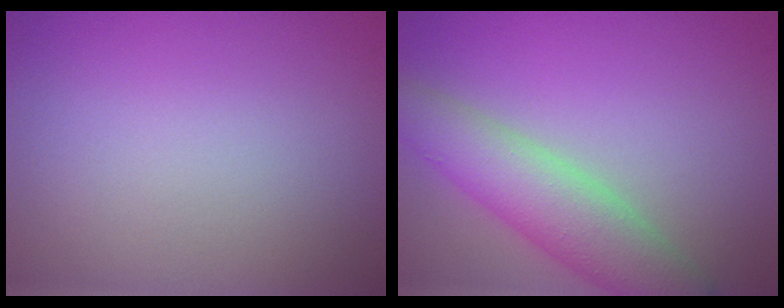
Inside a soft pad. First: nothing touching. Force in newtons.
{"total": 5.8, "press": 5.8, "slide": 0.2}